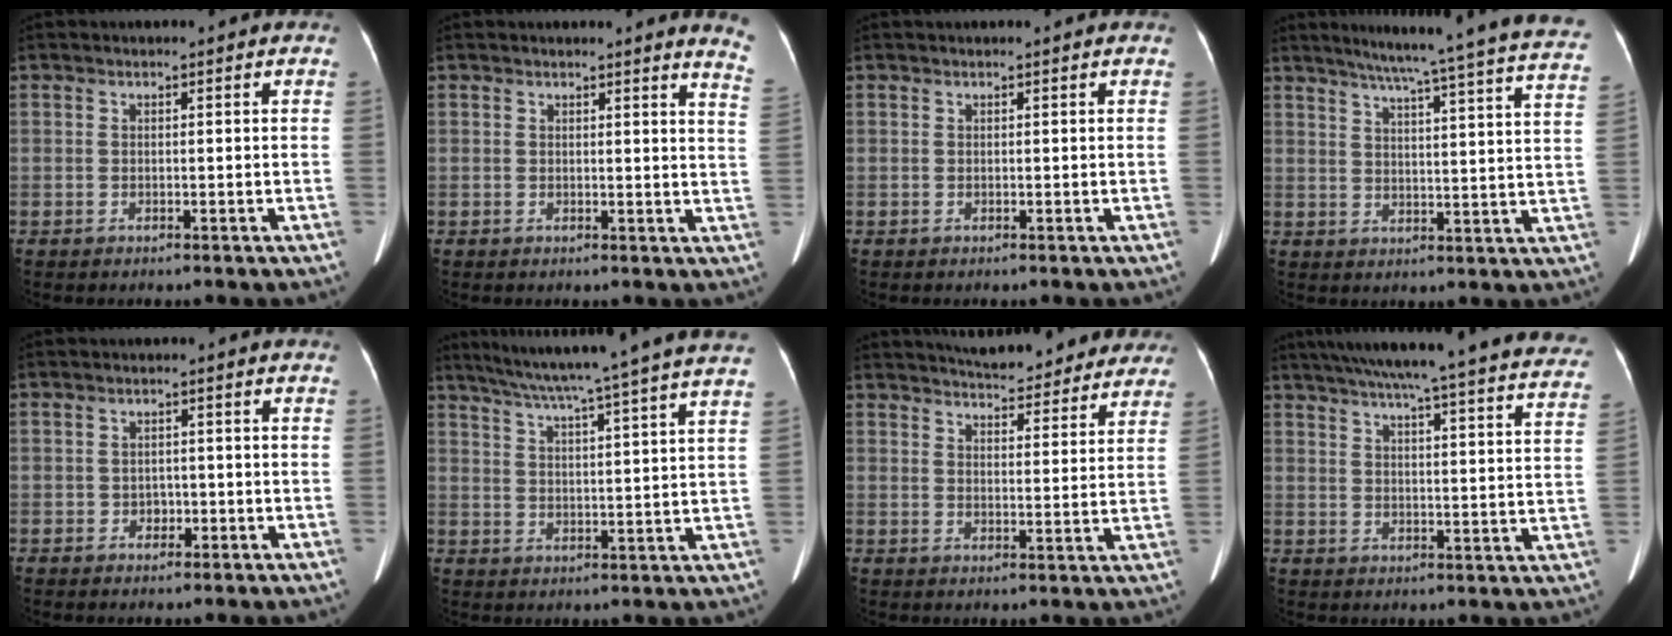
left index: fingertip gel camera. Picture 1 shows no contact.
{"total": 6.5, "force": [6.1, -0.4, 2.0], "torque": [-0.018, -0.049, 0.034]}
{"total": 0.8, "force": [0.8, -0.1, 0.3], "torque": [-0.004, 0.017, 0.016]}
{"total": 26.0, "force": [22.9, -0.8, 12.2], "torque": [-0.182, -0.053, 0.272]}
{"total": 1.8, "force": [-0.8, 1.4, 0.8], "torque": [-0.009, 0.005, -0.010]}
{"total": 22.4, "force": [19.2, -1.9, 11.2], "torque": [-0.190, -0.017, 0.252]}
{"total": 16.4, "force": [15.0, 3.8, 5.5], "torque": [-0.063, 0.003, 0.182]}
{"total": 35.1, "force": [31.8, 2.6, 14.6], "torque": [-0.206, -0.062, 0.384]}